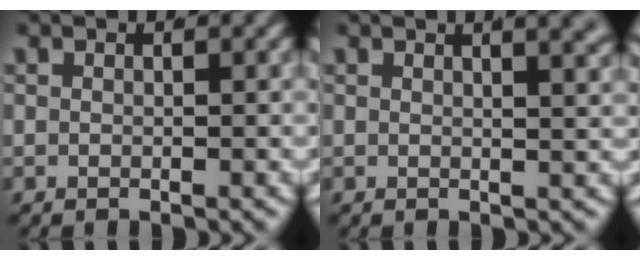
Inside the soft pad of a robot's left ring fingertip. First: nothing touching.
{"total": 4.0, "force": [2.5, 1.2, 2.9], "torque": [-0.022, 0.014, 0.031]}